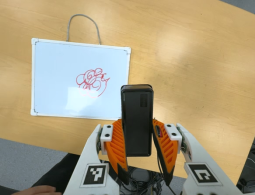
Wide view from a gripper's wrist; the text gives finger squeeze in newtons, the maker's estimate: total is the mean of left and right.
{"total": 4.7, "left": 3.5, "right": 5.8}